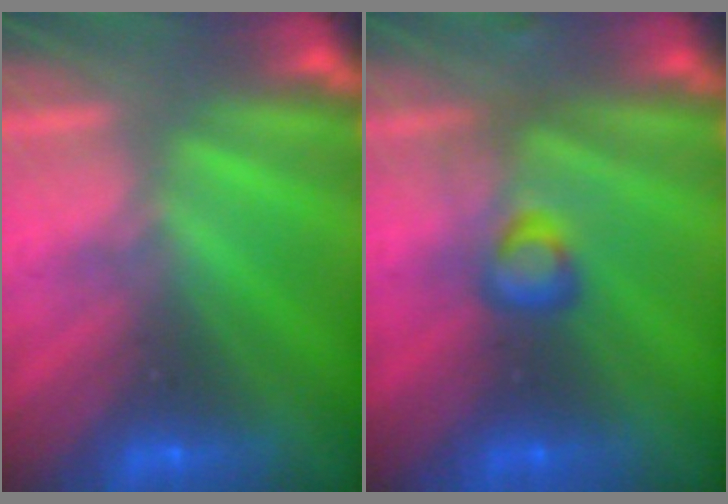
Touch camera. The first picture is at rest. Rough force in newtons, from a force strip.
{"total": 2.7}